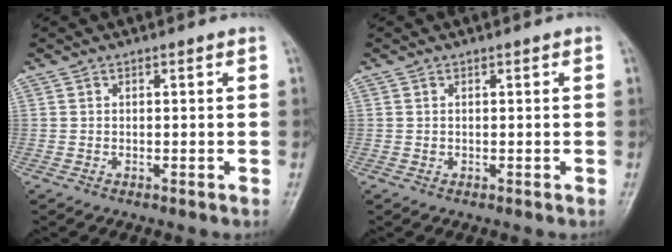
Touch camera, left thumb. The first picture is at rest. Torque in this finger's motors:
{"motor_torque": [-0.51, 0.31, 0.04, -0.01, 0.00]}